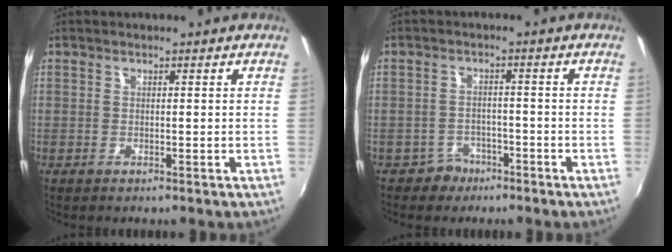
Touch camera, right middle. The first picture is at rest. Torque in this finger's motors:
{"motor_torque": [0.20, -0.16, -0.03, -0.01]}